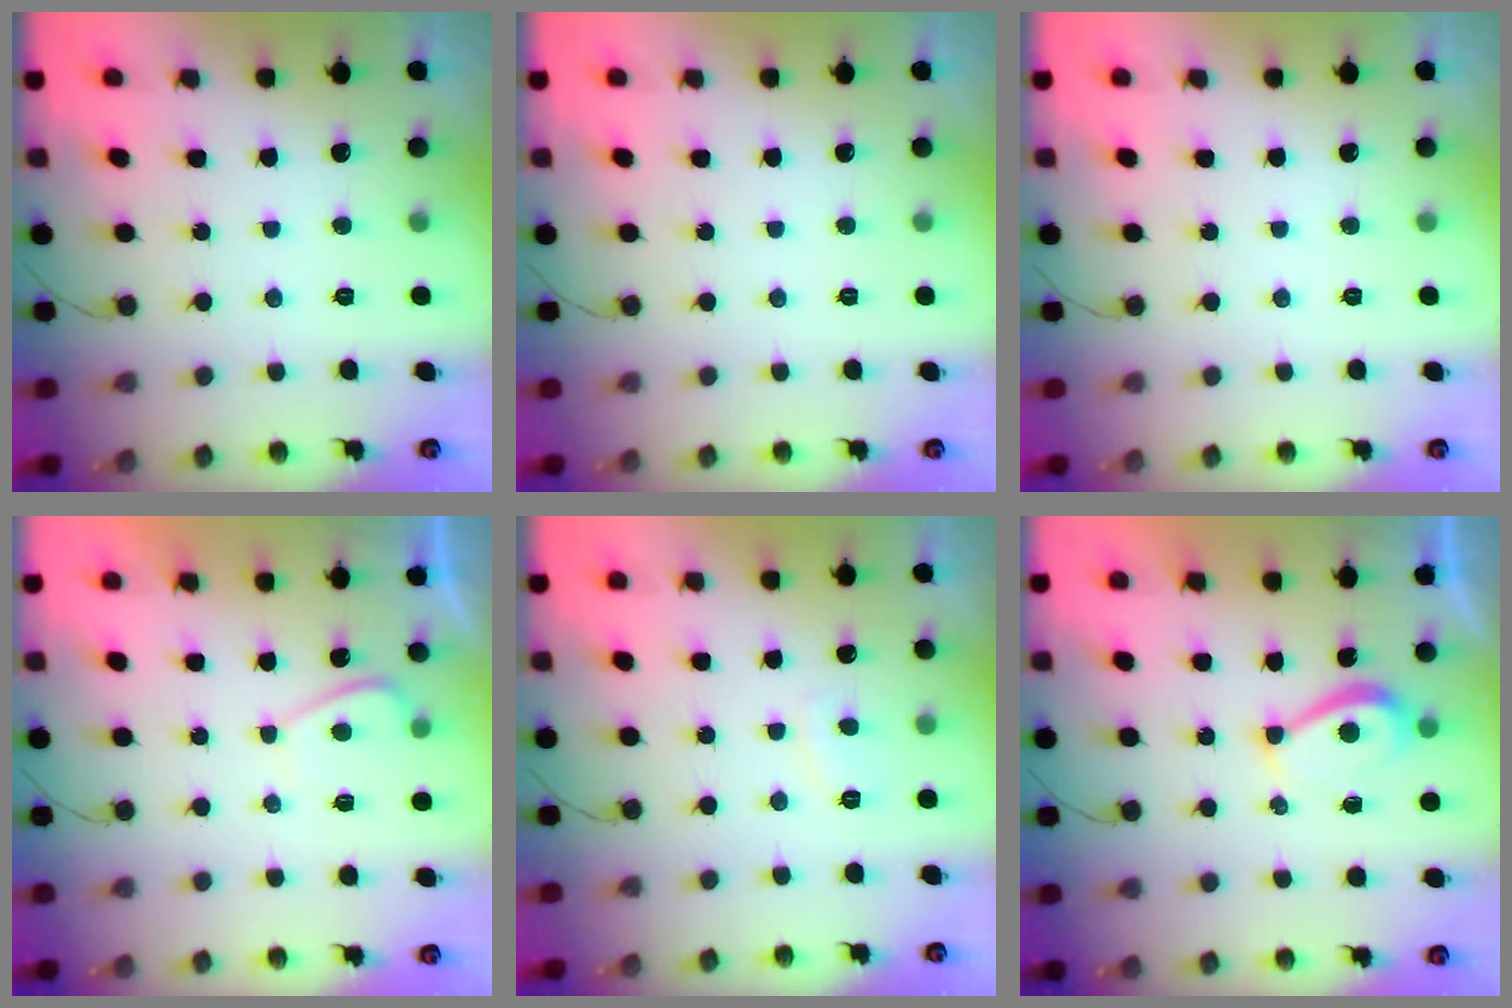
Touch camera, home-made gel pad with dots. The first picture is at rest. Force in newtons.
{"total": 0.0}
{"total": 0.0}
{"total": 1.8, "press": 1.7, "slide": 0.6}
{"total": 2.2, "press": 2.1, "slide": 0.8}
{"total": 4.7, "press": 4.7, "slide": 0.5}